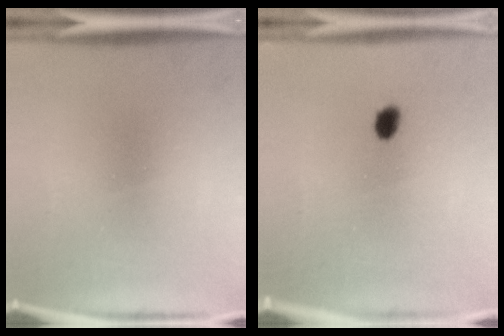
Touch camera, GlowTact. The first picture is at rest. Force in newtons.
{"total": 1.8}